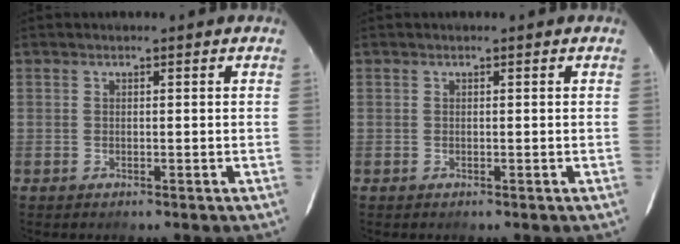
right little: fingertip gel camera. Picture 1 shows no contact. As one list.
[{"total": 0.0}]